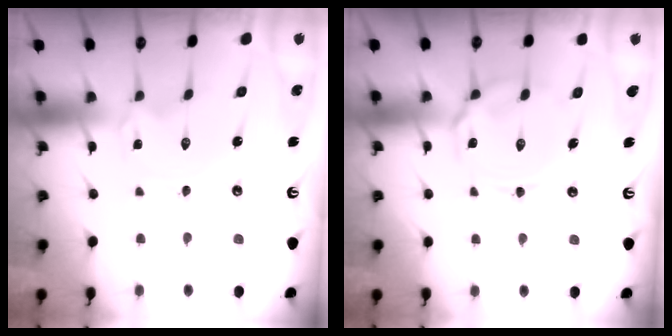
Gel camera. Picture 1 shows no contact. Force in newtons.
{"total": 9.6, "press": 9.6, "slide": 0.8}